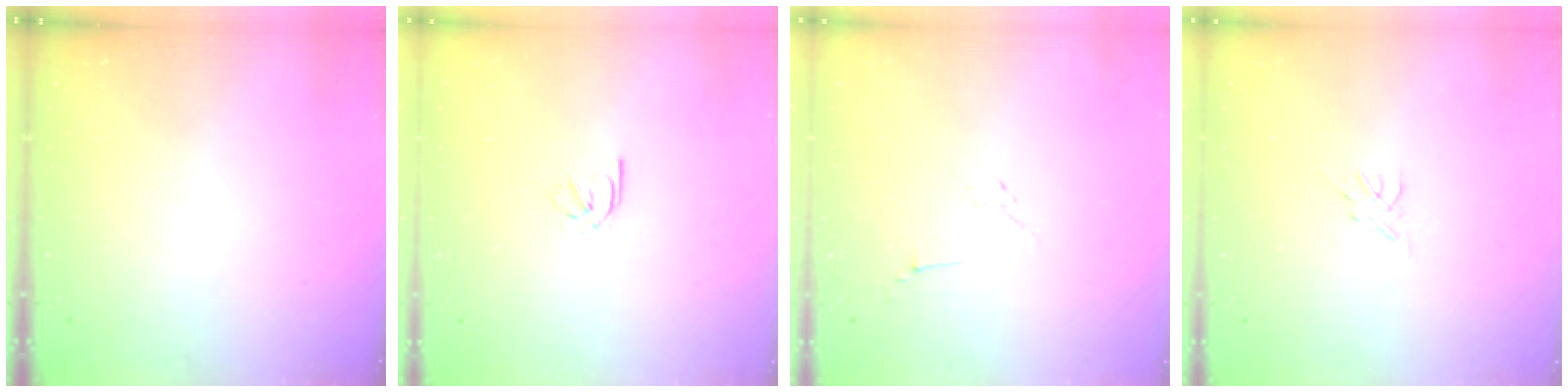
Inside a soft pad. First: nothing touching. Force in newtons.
{"total": 2.2, "press": 2.2, "slide": 0.5}
{"total": 2.9, "press": 2.8, "slide": 0.8}
{"total": 0.5, "press": 0.4, "slide": 0.3}